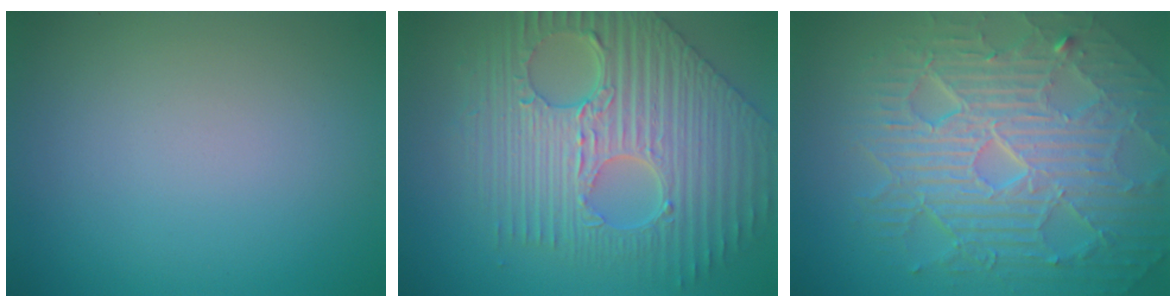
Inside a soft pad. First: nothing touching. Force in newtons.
{"total": 9.9, "press": 7.0, "slide": 7.0}
{"total": 10.1, "press": 6.5, "slide": 7.7}